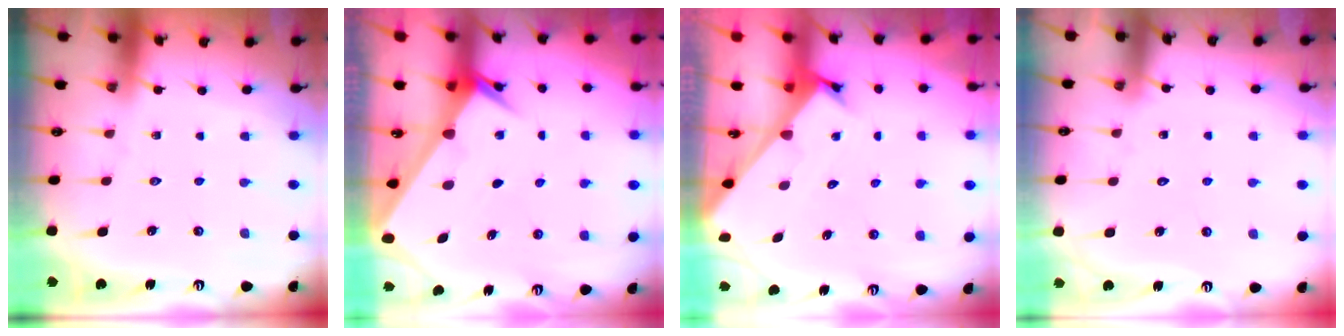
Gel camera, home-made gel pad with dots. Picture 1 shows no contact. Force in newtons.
{"total": 2.6, "press": 2.6, "slide": 0.2}
{"total": 2.5, "press": 2.5, "slide": 0.3}
{"total": 2.8, "press": 2.8, "slide": 0.2}